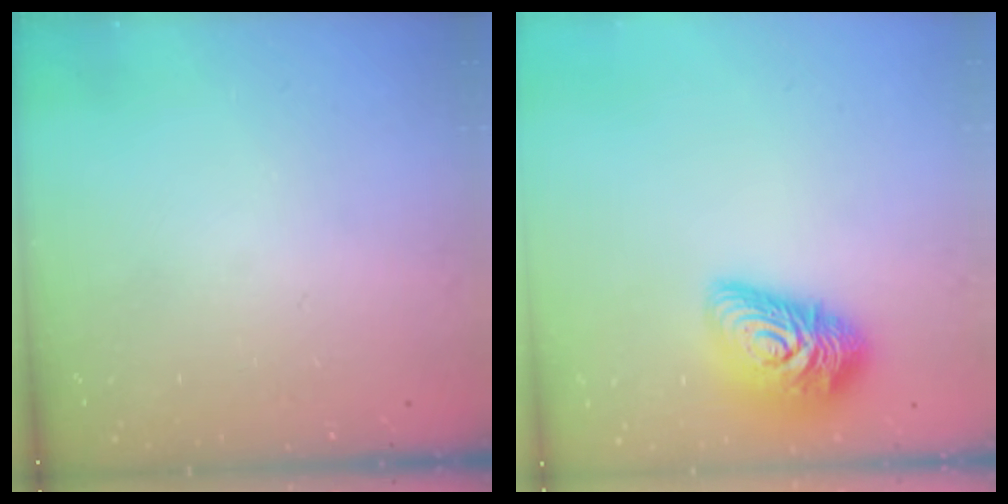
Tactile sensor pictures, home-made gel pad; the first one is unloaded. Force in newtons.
{"total": 14.8, "press": 14.8, "slide": 0.8}